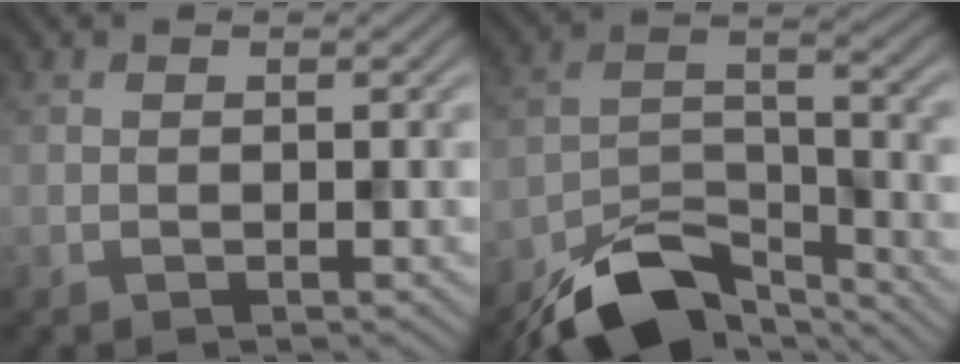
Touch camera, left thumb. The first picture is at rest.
{"total": 10.9, "force": [-8.6, 4.1, 5.2], "torque": [-0.090, -0.003, -0.163]}